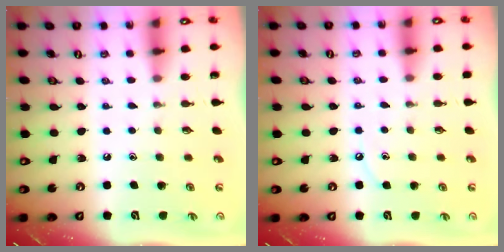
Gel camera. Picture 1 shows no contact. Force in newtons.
{"total": 3.6, "press": 3.6, "slide": 0.5}